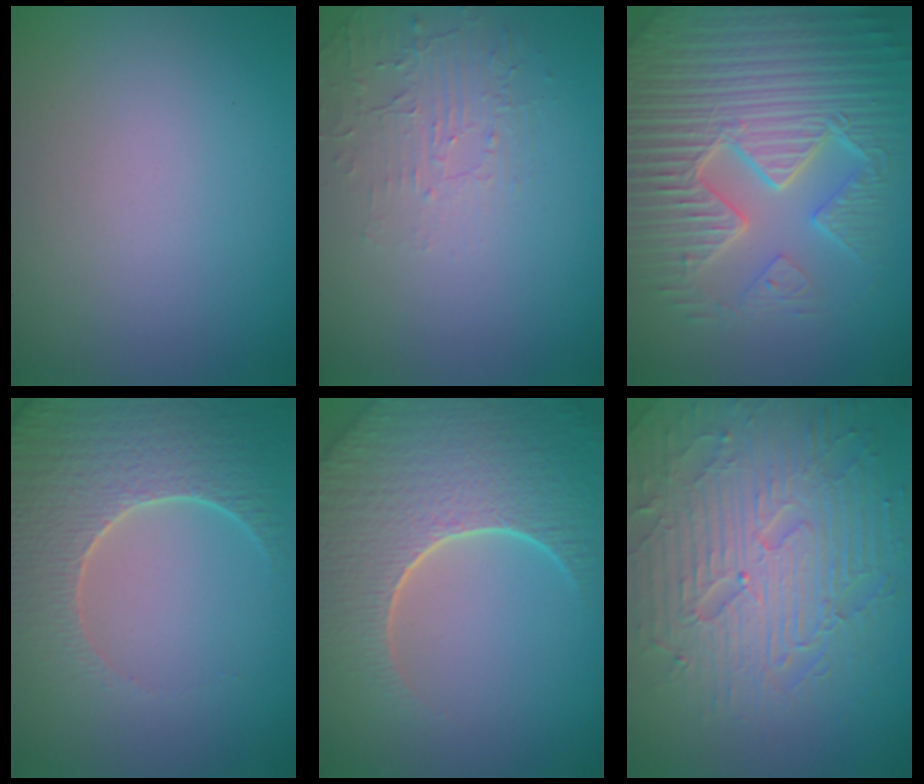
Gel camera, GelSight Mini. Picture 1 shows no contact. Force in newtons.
{"total": 1.9, "press": 0.8, "slide": 1.7}
{"total": 10.0, "press": 6.7, "slide": 7.4}
{"total": 6.1, "press": 5.2, "slide": 3.2}
{"total": 8.7, "press": 6.1, "slide": 6.3}
{"total": 9.0, "press": 6.2, "slide": 6.6}